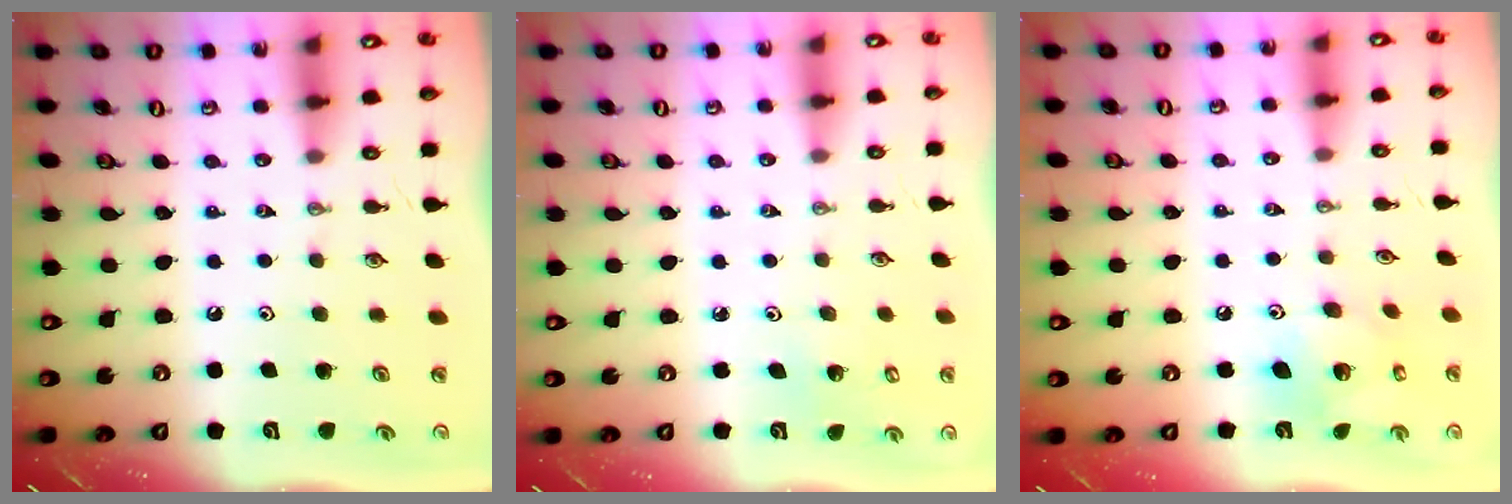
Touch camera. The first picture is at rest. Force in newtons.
{"total": 2.3, "press": 2.3, "slide": 0.1}
{"total": 10.2, "press": 10.1, "slide": 0.5}